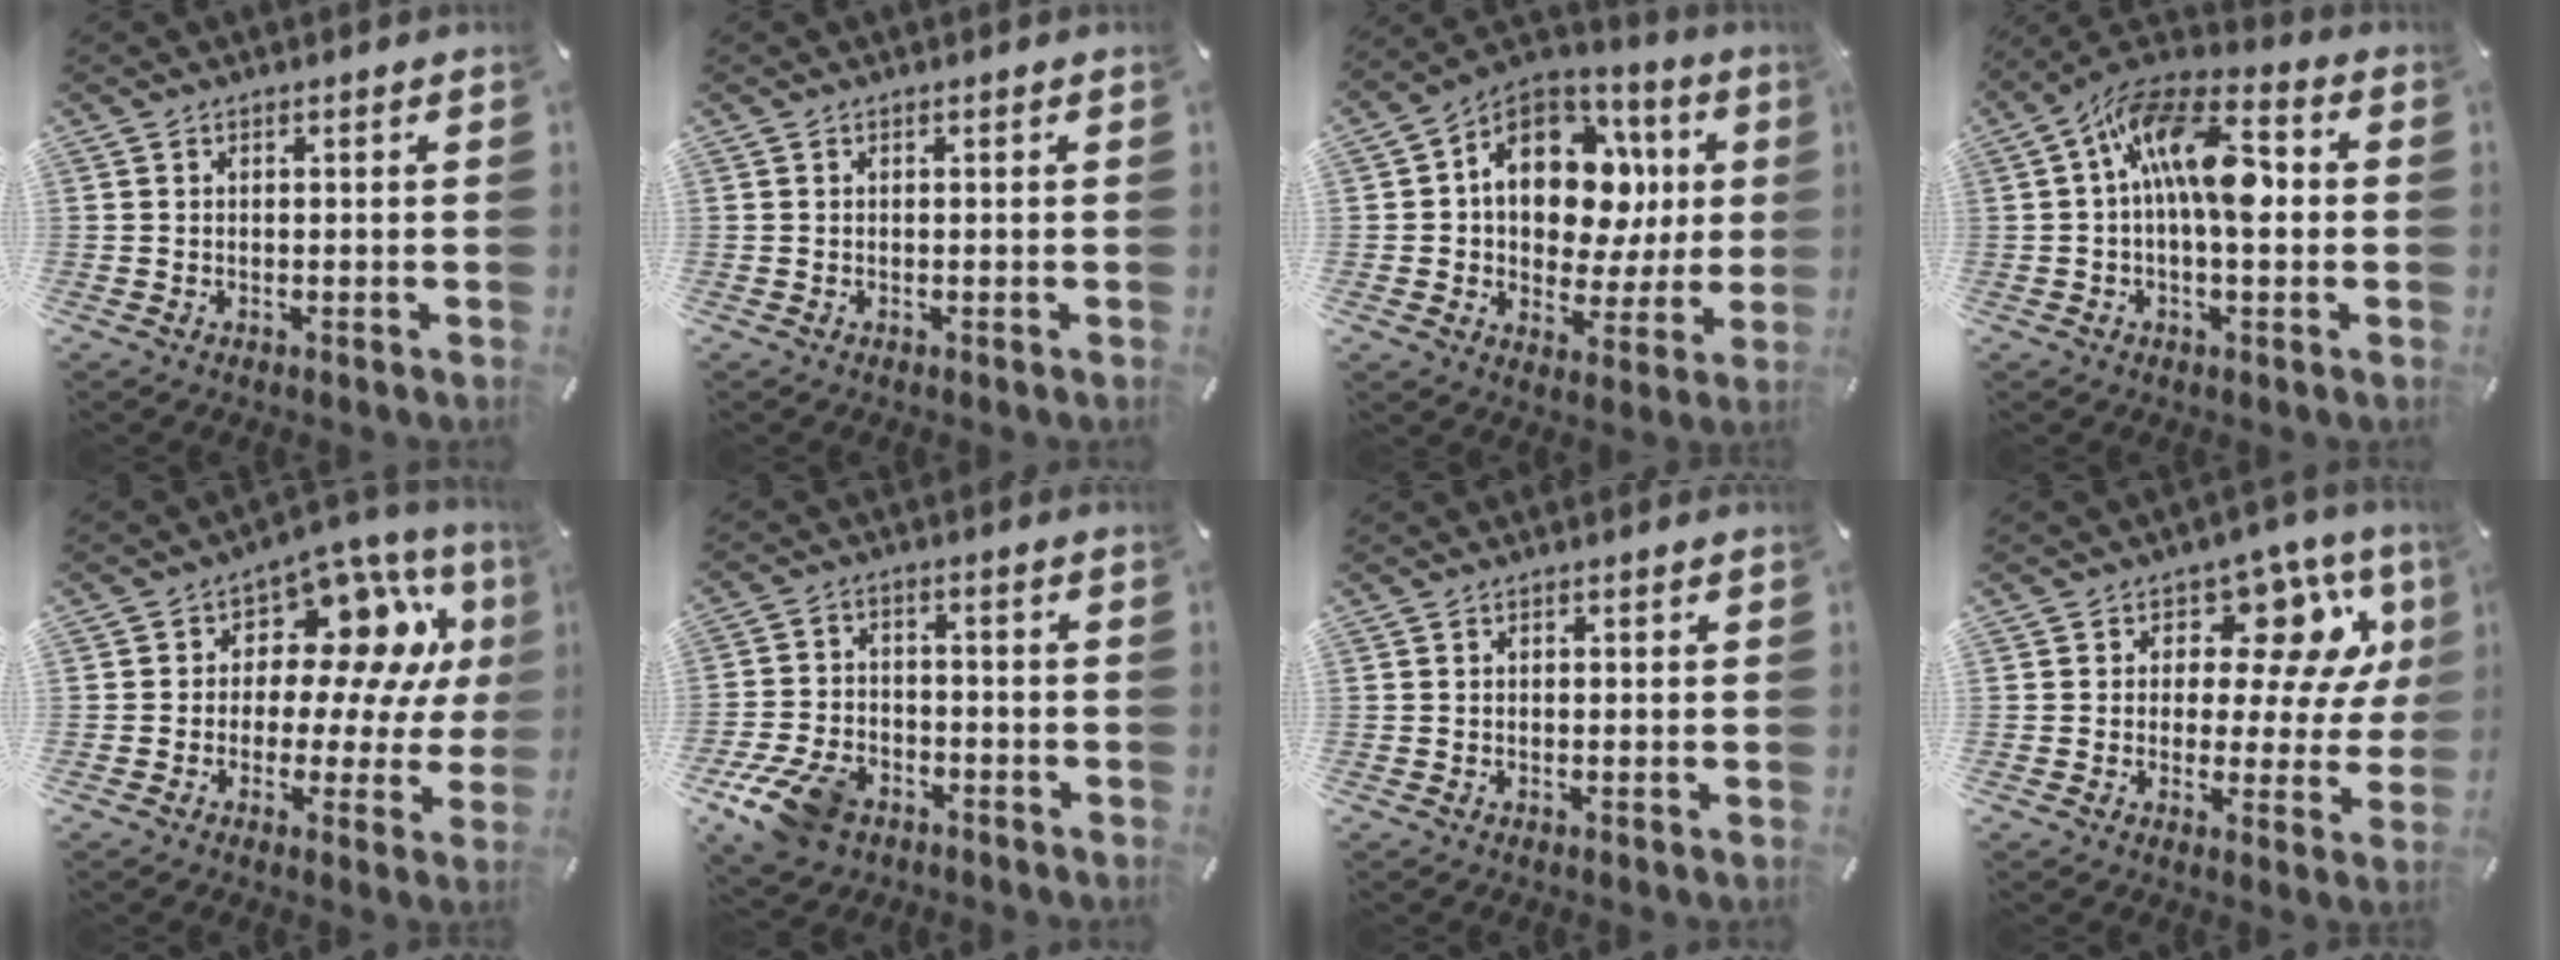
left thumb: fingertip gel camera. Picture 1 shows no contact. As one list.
[{"total": 0.0}, {"total": 16.4, "force": [3.7, 12.1, 10.5], "torque": [-0.168, -0.019, 0.071]}, {"total": 16.2, "force": [1.1, 7.8, 14.2], "torque": [-0.249, 0.003, 0.019]}, {"total": 13.6, "force": [4.7, 8.7, 9.3], "torque": [-0.142, -0.036, 0.084]}, {"total": 10.9, "force": [-6.6, 6.8, 5.5], "torque": [-0.113, 0.035, -0.119]}, {"total": 0.0}, {"total": 14.4, "force": [6.0, 8.5, 10.0], "torque": [-0.129, -0.033, 0.104]}]